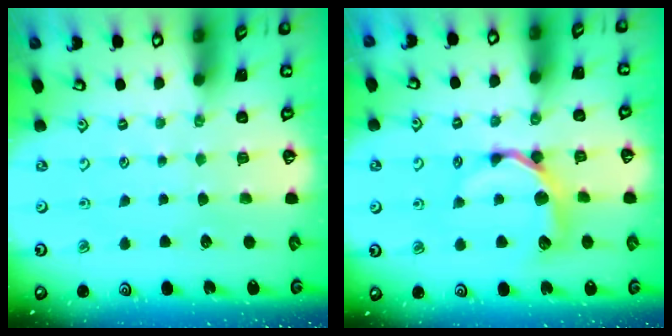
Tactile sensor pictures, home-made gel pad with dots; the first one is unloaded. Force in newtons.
{"total": 9.2, "press": 9.1, "slide": 0.9}